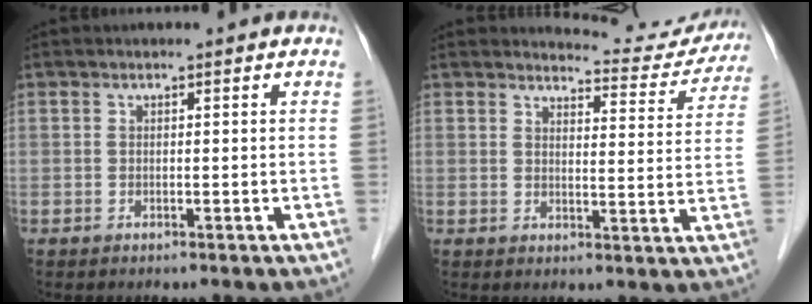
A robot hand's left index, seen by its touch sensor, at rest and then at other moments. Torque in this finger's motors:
{"motor_torque": [0.93, -1.21, -0.13, -0.05]}